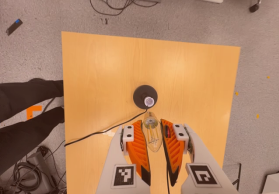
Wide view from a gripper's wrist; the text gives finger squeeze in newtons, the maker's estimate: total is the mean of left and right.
{"total": 21.3, "left": 25.6, "right": 16.9}